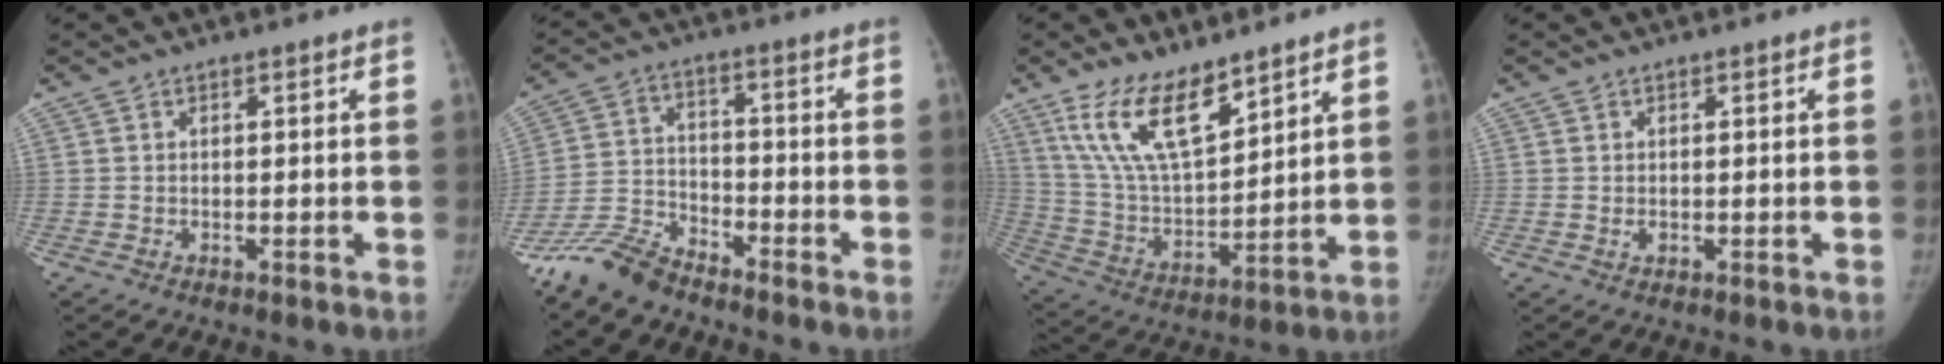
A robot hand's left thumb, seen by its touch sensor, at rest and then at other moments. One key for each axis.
{"total": 8.8, "fx": -7.9, "fy": 3.1, "fz": 2.3, "tx": -0.043, "ty": 0.039, "tz": -0.162}
{"total": 15.0, "fx": 10.0, "fy": 5.8, "fz": 9.4, "tx": -0.148, "ty": -0.054, "tz": 0.207}
{"total": 0.8, "fx": -0.2, "fy": 0.6, "fz": 0.4, "tx": -0.004, "ty": 0.000, "tz": -0.001}